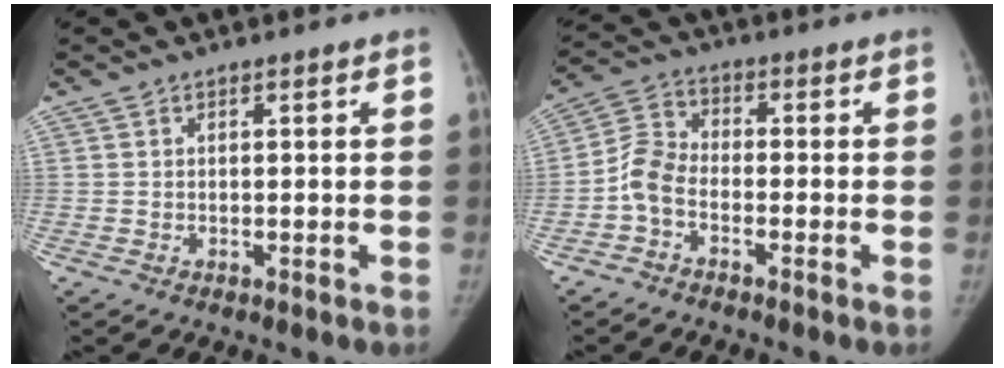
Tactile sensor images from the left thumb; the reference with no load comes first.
{"total": 5.7, "force": [-2.5, 3.4, 3.8], "torque": [-0.075, 0.024, -0.066]}